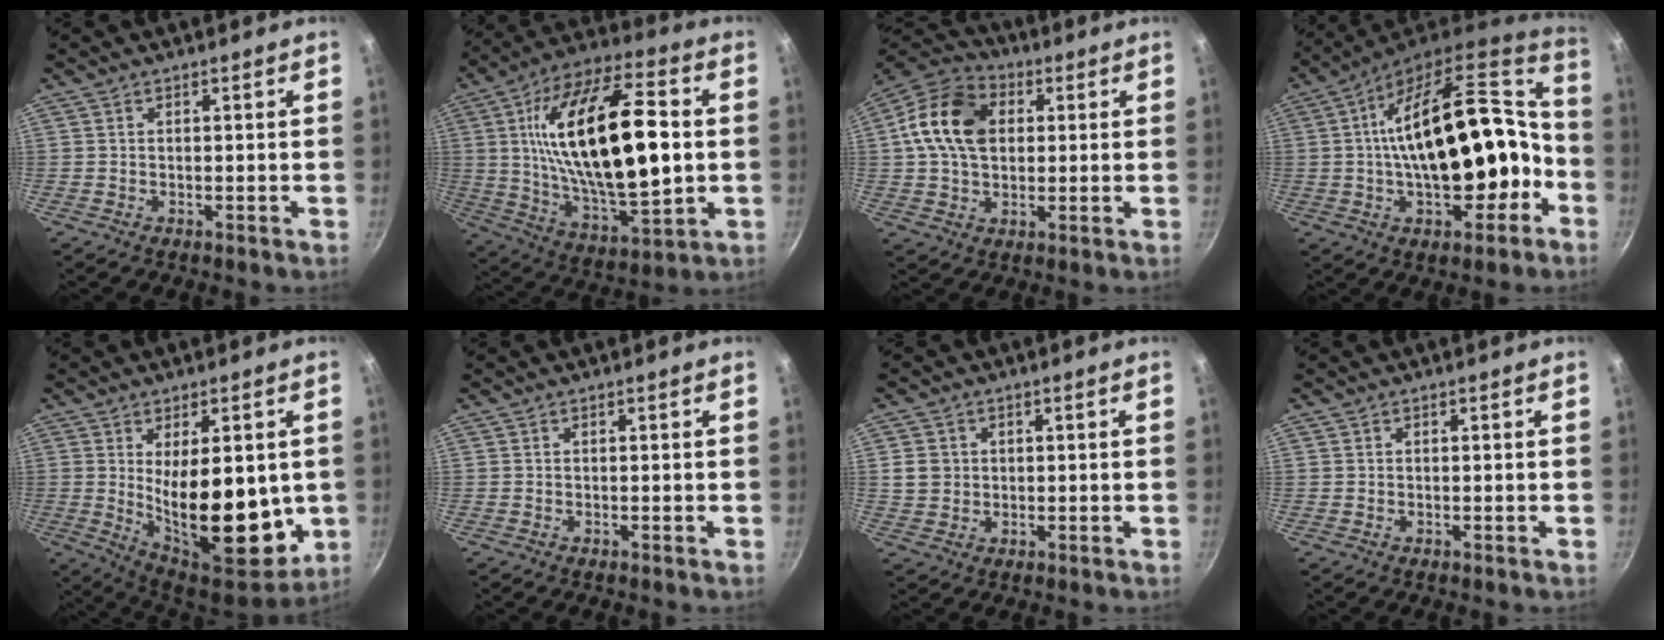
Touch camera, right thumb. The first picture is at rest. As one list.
[{"total": 29.2, "force": [2.7, 12.9, 26.0], "torque": [-0.447, 0.003, 0.050]}, {"total": 15.4, "force": [2.8, 11.0, 10.4], "torque": [-0.169, 0.016, 0.032]}, {"total": 25.5, "force": [-3.1, 13.8, 21.2], "torque": [-0.294, 0.068, -0.029]}, {"total": 21.0, "force": [-0.7, 9.9, 18.5], "torque": [-0.237, -0.037, 0.010]}, {"total": 0.0}, {"total": 4.2, "force": [0.6, 3.8, 1.6], "torque": [-0.016, 0.003, 0.013]}, {"total": 0.0}]